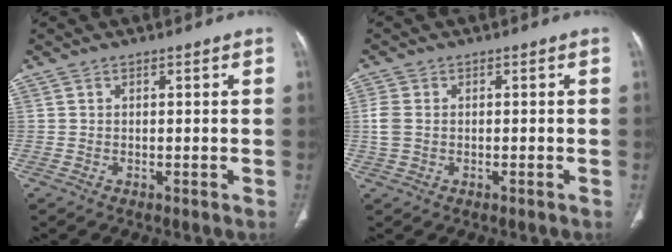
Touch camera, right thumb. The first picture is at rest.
{"total": 3.2, "force": [-0.3, 2.3, 2.1], "torque": [-0.064, 0.006, -0.007]}